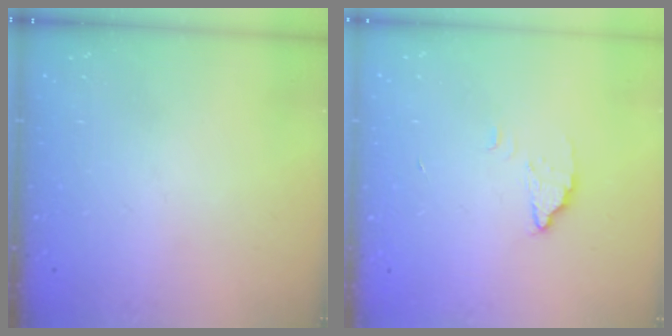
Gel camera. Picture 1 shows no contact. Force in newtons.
{"total": 2.6, "press": 2.6, "slide": 0.2}